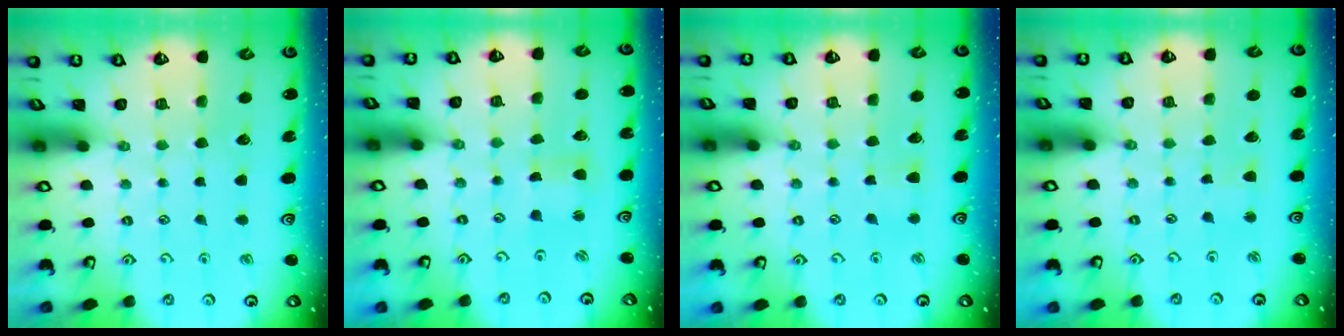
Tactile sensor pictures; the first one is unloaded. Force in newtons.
{"total": 1.1, "press": 1.0, "slide": 0.2}
{"total": 2.7, "press": 2.7, "slide": 0.4}
{"total": 1.8, "press": 1.7, "slide": 0.3}